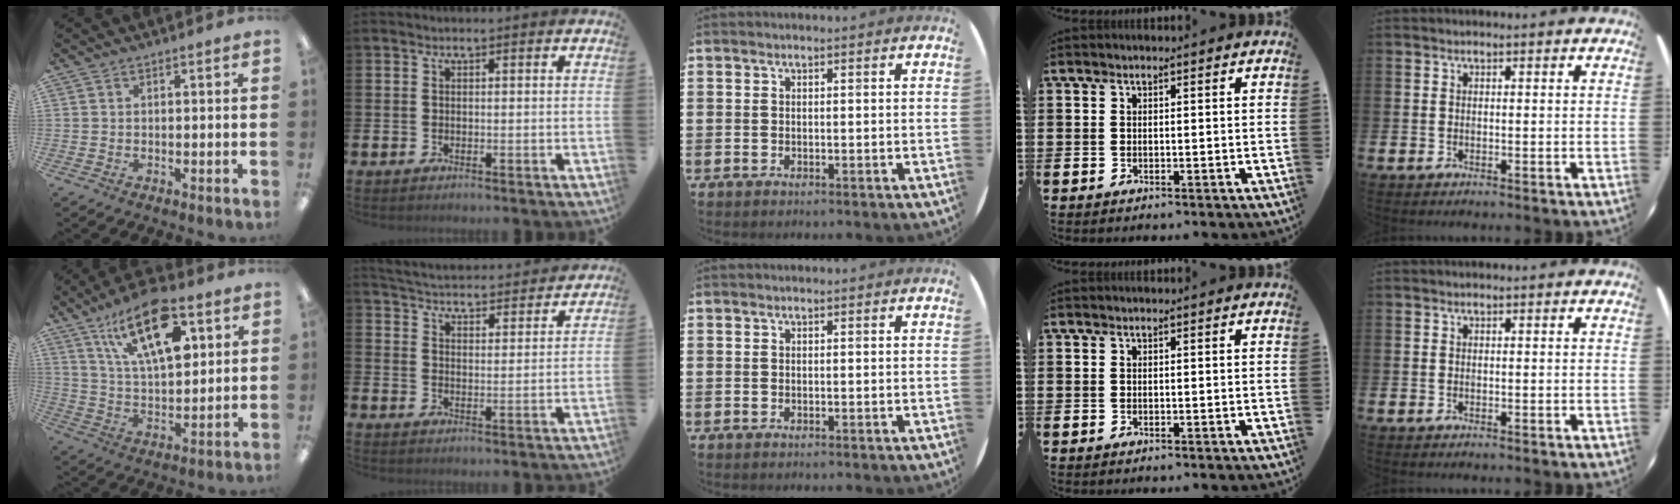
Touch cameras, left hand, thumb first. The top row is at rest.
{"thumb": {"total": 19.8, "force": [10.1, 9.0, 14.4], "torque": [-0.227, -0.036, 0.170]}, "index": {"total": 4.8, "force": [4.7, 0.6, 0.1], "torque": [-0.019, -0.043, 0.079]}}